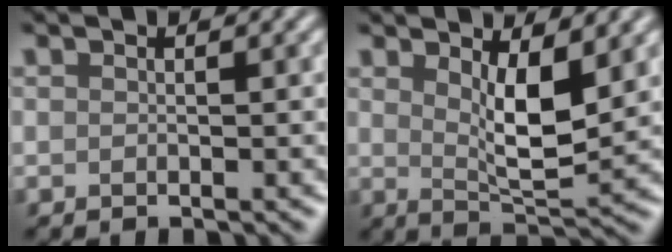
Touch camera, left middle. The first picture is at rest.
{"total": 4.9, "force": [1.6, 1.6, 4.4], "torque": [-0.076, -0.012, 0.032]}